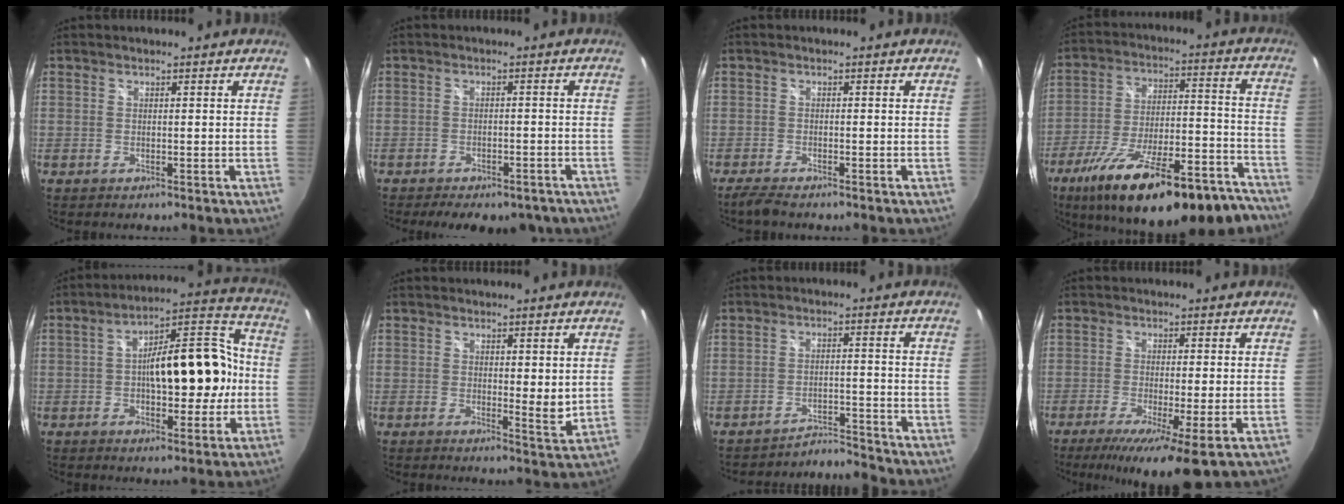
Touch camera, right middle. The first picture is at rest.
{"total": 10.7, "force": [-8.2, 4.3, 5.3], "torque": [-0.105, -0.015, -0.100]}
{"total": 3.2, "force": [-2.7, 0.3, 1.7], "torque": [-0.044, -0.009, -0.049]}
{"total": 28.3, "force": [-21.3, 8.3, 16.7], "torque": [-0.265, -0.018, -0.298]}
{"total": 15.6, "force": [-0.8, 6.8, 14.0], "torque": [-0.219, 0.035, -0.012]}
{"total": 3.9, "force": [2.3, 1.0, 3.0], "torque": [-0.040, -0.002, 0.035]}
{"total": 3.8, "force": [-3.4, -1.1, -1.4], "torque": [0.012, 0.014, -0.059]}
{"total": 8.5, "force": [-3.7, 0.4, 7.6], "torque": [-0.150, -0.028, -0.061]}